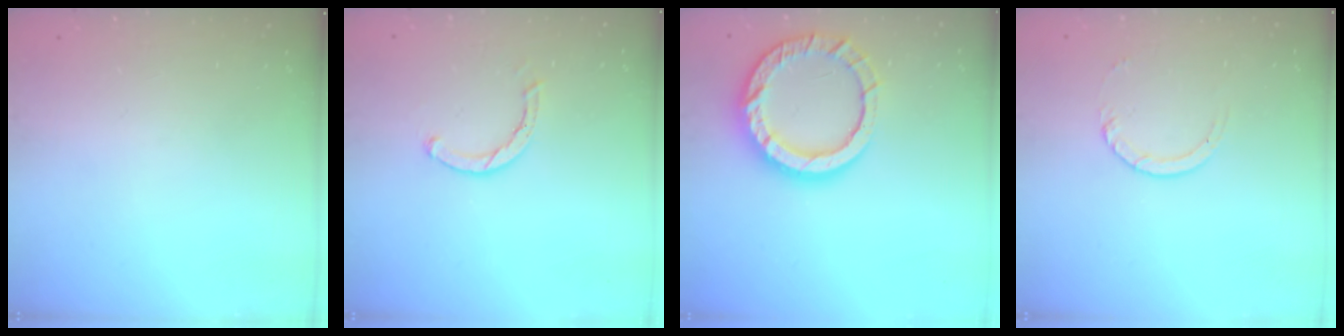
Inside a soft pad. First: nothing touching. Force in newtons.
{"total": 2.0, "press": 2.0, "slide": 0.2}
{"total": 14.6, "press": 14.5, "slide": 1.3}
{"total": 3.0, "press": 2.9, "slide": 0.4}